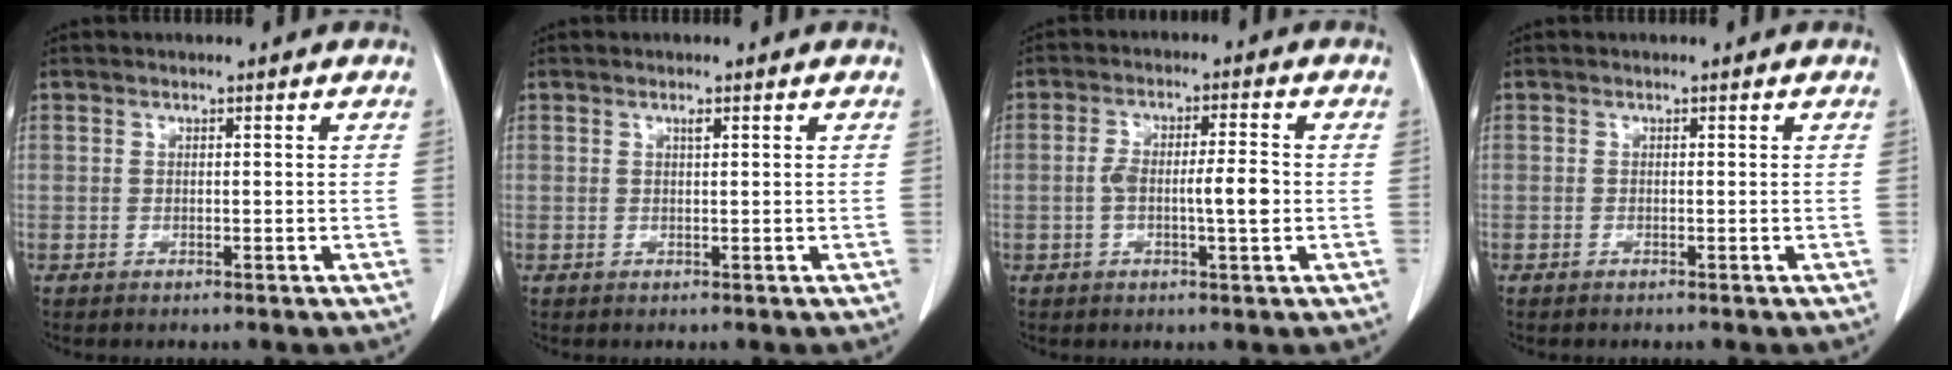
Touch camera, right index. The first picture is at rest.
{"total": 0.6, "force": [0.3, 0.1, 0.5], "torque": [-0.011, 0.000, 0.005]}
{"total": 6.5, "force": [-0.9, 1.1, 6.4], "torque": [-0.119, 0.010, -0.015]}
{"total": 0.0}